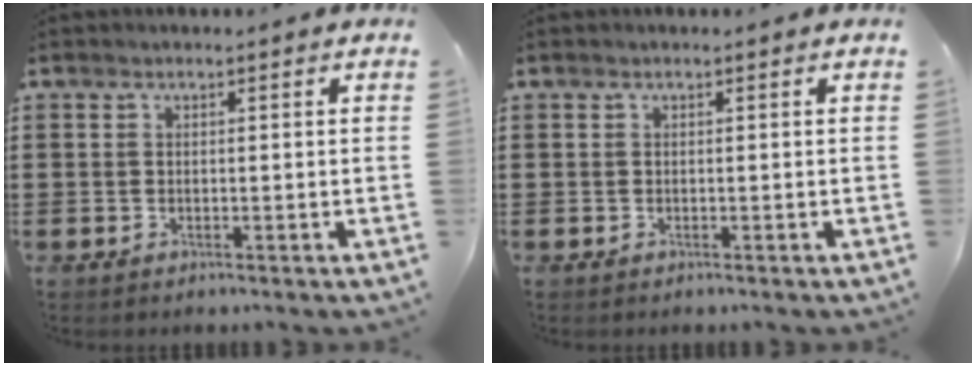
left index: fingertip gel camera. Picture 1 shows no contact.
{"total": 0.0}